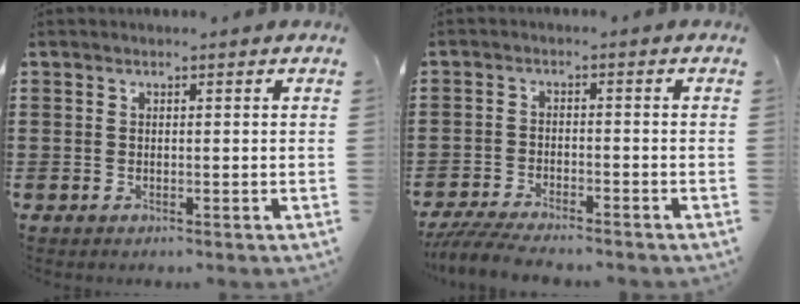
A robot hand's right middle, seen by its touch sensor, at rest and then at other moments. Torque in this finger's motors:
{"motor_torque": [0.53, -0.29, 0.12, 0.12]}